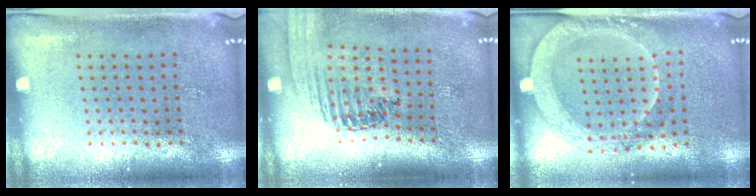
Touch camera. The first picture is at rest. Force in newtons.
{"total": 1.4, "press": 1.4, "slide": 0.1}
{"total": 2.0, "press": 1.9, "slide": 0.6}